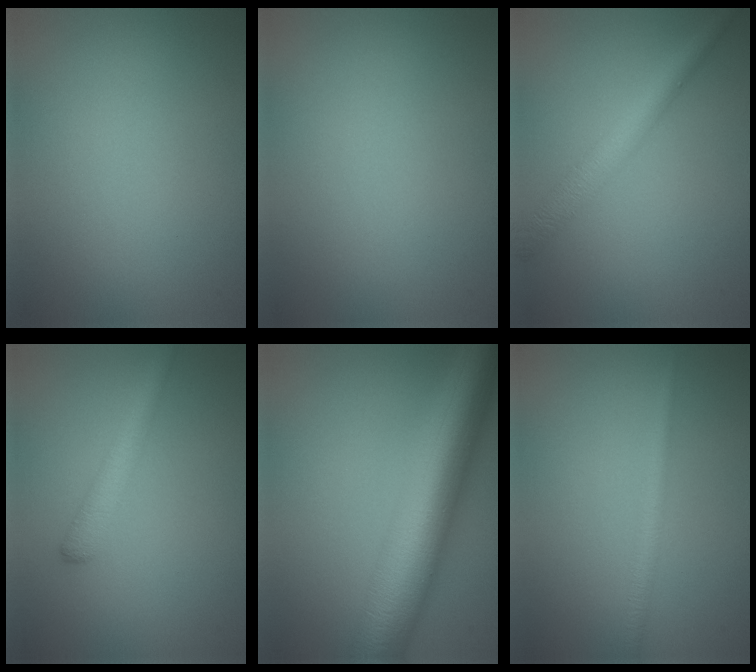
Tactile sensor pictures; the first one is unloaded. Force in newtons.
{"total": 0.0}
{"total": 3.6, "press": 3.6, "slide": 0.1}
{"total": 2.7, "press": 2.7, "slide": 0.0}
{"total": 11.7, "press": 11.7, "slide": 0.2}
{"total": 1.7, "press": 1.7, "slide": 0.1}